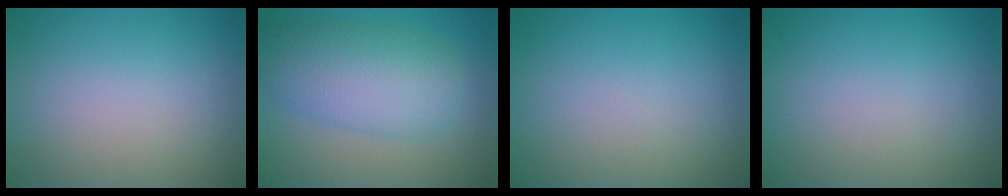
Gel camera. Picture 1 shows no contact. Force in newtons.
{"total": 7.0, "press": 7.0, "slide": 0.2}
{"total": 0.0}
{"total": 0.0}